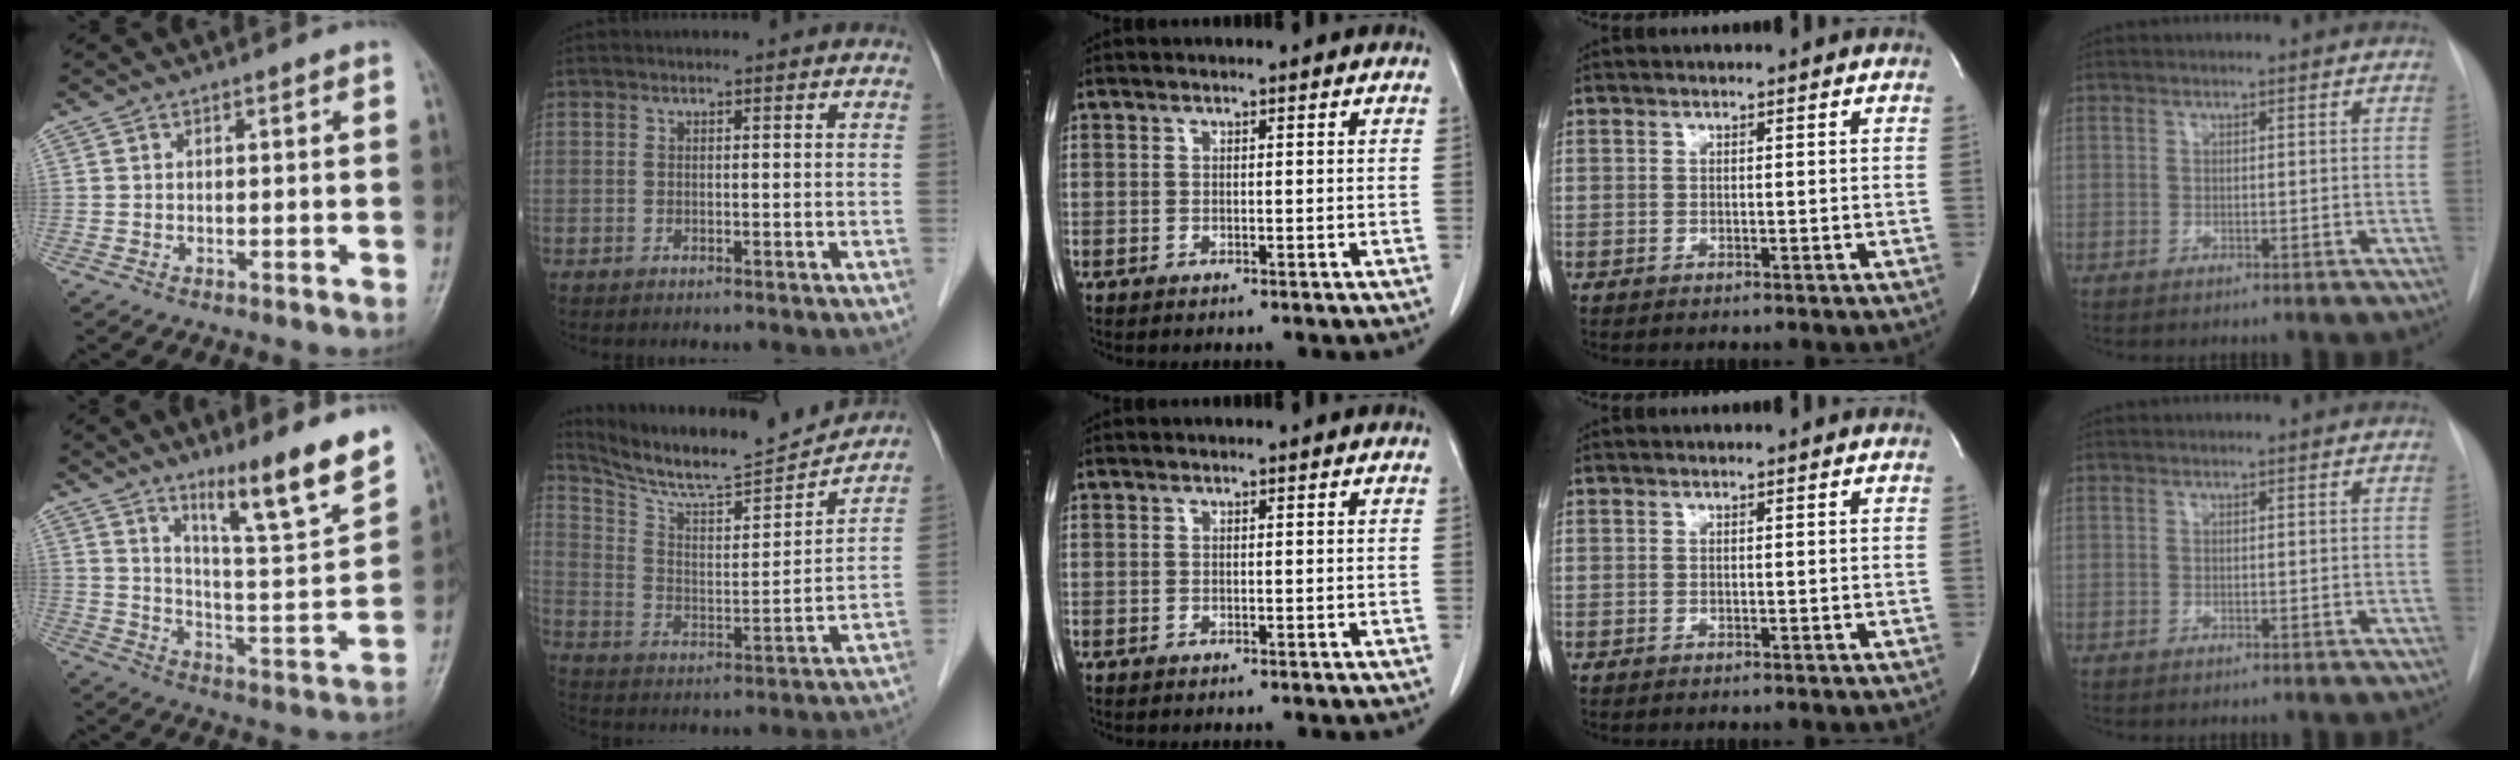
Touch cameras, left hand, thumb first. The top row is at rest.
{"thumb": {"total": 15.0, "force": [10.7, 1.2, 10.5], "torque": [-0.147, -0.076, 0.176]}, "index": {"total": 16.8, "force": [16.0, 0.5, 5.1], "torque": [-0.100, -0.010, 0.259]}}